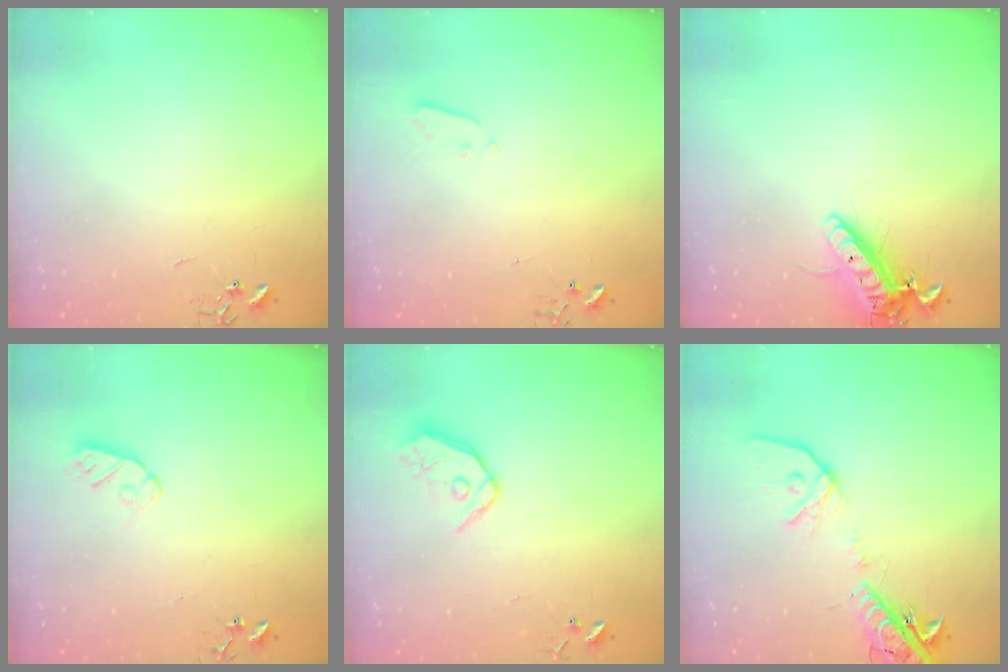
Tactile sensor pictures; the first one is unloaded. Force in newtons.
{"total": 3.2, "press": 3.2, "slide": 0.1}
{"total": 15.0, "press": 14.8, "slide": 2.4}
{"total": 4.5, "press": 4.5, "slide": 0.6}
{"total": 9.8, "press": 9.7, "slide": 1.3}
{"total": 15.6, "press": 15.3, "slide": 3.2}